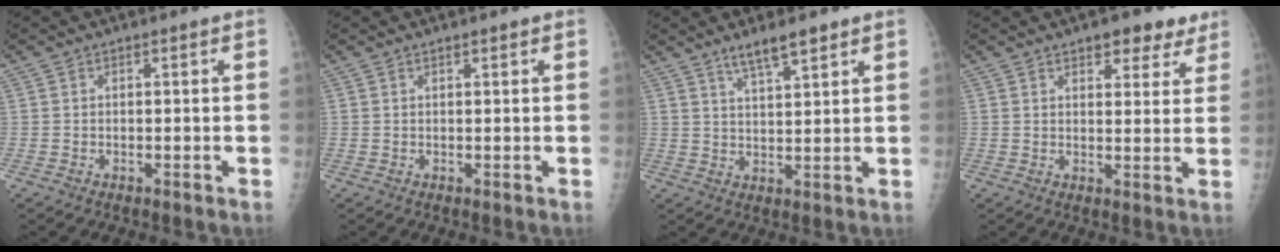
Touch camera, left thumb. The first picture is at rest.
{"total": 0.7, "force": [0.6, 0.2, 0.4], "torque": [-0.006, -0.002, 0.009]}
{"total": 6.0, "force": [4.4, 1.1, 3.8], "torque": [-0.061, -0.025, 0.078]}
{"total": 7.3, "force": [4.9, 3.5, 4.1], "torque": [-0.019, -0.021, 0.064]}